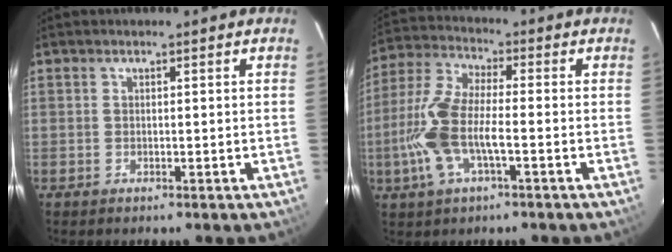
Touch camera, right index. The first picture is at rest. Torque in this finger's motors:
{"motor_torque": [0.93, -0.51, 1.01, 0.21]}